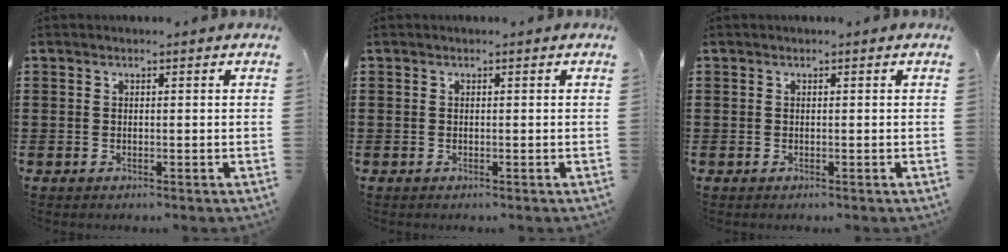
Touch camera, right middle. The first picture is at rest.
{"total": 0.0}
{"total": 0.0}